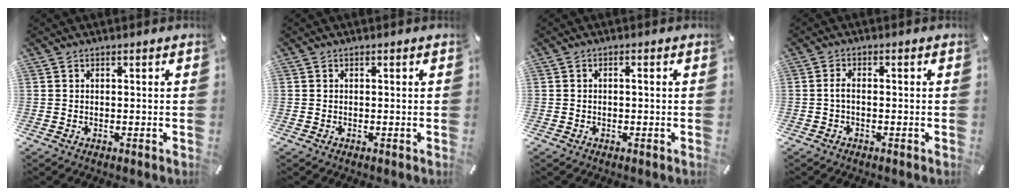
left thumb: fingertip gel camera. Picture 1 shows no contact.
{"total": 0.0}
{"total": 0.9, "force": [-0.3, 0.4, 0.7], "torque": [-0.014, 0.002, -0.006]}
{"total": 1.9, "force": [-0.7, 0.7, 1.7], "torque": [-0.039, 0.001, -0.017]}